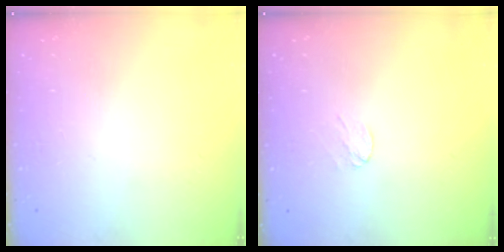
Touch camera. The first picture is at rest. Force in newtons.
{"total": 2.6, "press": 2.5, "slide": 0.3}